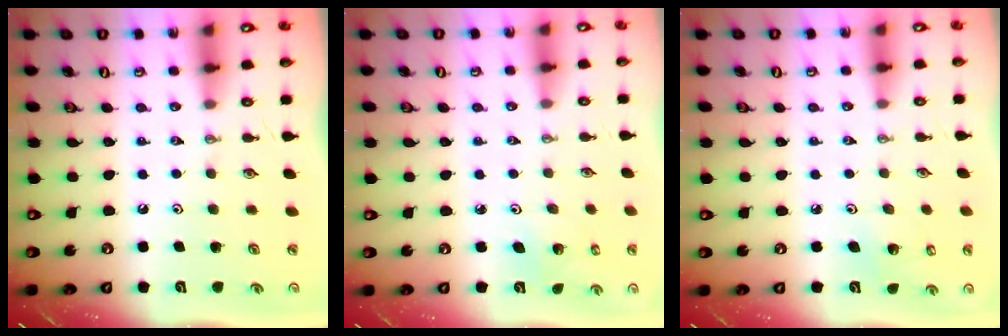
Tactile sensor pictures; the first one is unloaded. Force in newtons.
{"total": 2.7, "press": 2.7, "slide": 0.2}
{"total": 3.0, "press": 2.6, "slide": 1.5}